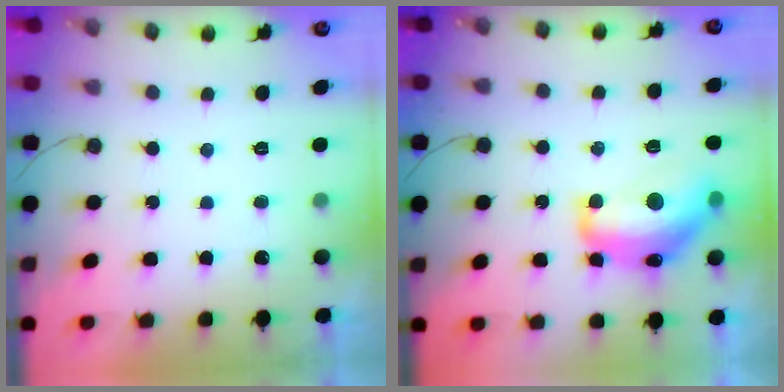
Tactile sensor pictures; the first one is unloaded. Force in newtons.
{"total": 16.6, "press": 16.6, "slide": 1.0}